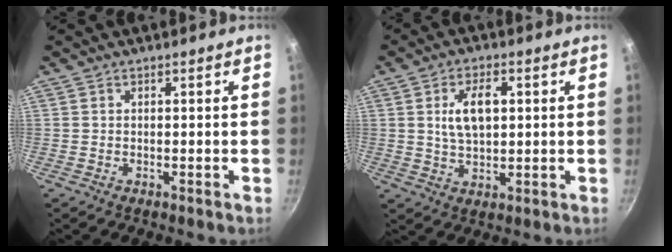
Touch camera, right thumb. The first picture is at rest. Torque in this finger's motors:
{"motor_torque": [0.10, 1.78, 0.85, 0.73, 0.07]}